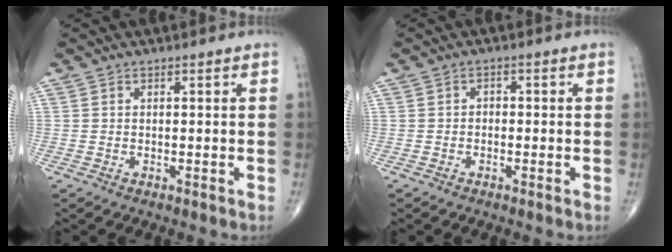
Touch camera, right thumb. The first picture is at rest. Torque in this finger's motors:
{"motor_torque": [-0.37, -0.31, -0.14, -0.07, 0.02]}